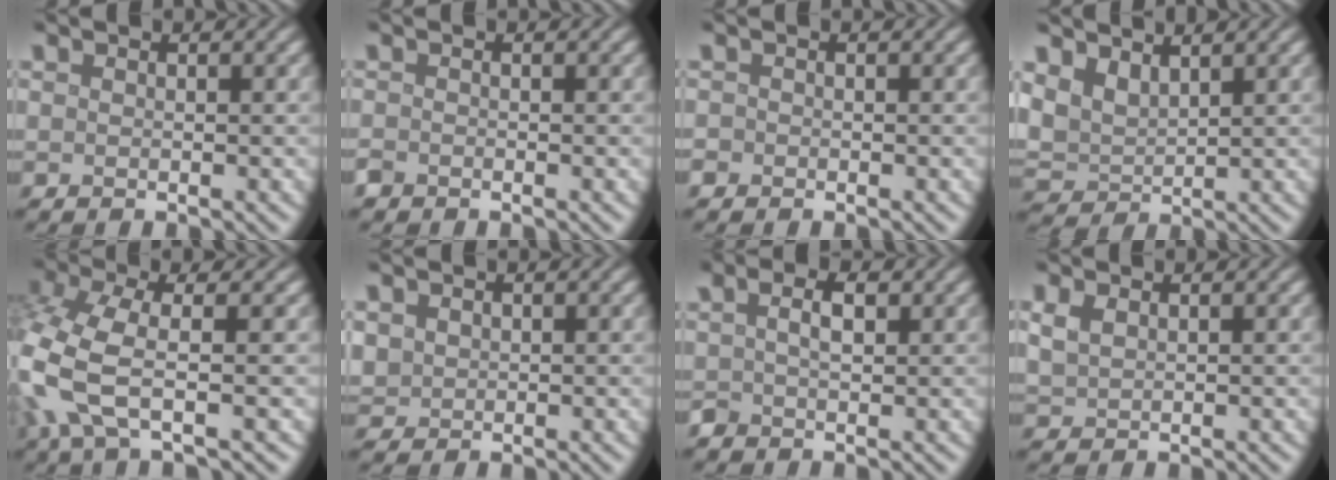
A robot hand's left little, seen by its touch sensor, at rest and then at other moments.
{"total": 0.8, "force": [-0.7, 0.4, 0.1], "torque": [-0.002, -0.004, -0.014]}
{"total": 0.7, "force": [-0.4, 0.5, 0.0], "torque": [0.002, -0.004, -0.009]}
{"total": 3.6, "force": [2.2, 2.1, 1.9], "torque": [-0.052, -0.003, 0.043]}
{"total": 6.8, "force": [-2.0, 2.2, 6.1], "torque": [-0.159, 0.000, -0.050]}
{"total": 1.6, "force": [0.5, 1.5, 0.4], "torque": [-0.011, -0.005, 0.014]}
{"total": 2.3, "force": [0.5, 1.2, 1.8], "torque": [-0.039, 0.004, 0.009]}
{"total": 1.6, "force": [0.8, 0.9, 1.0], "torque": [-0.028, 0.001, 0.021]}